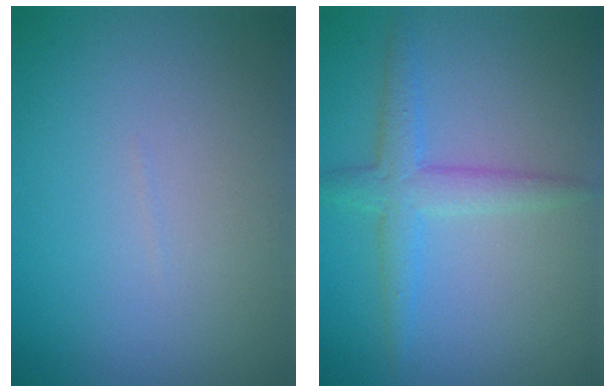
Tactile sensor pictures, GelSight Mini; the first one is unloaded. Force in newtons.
{"total": 3.0, "press": 3.0, "slide": 0.1}